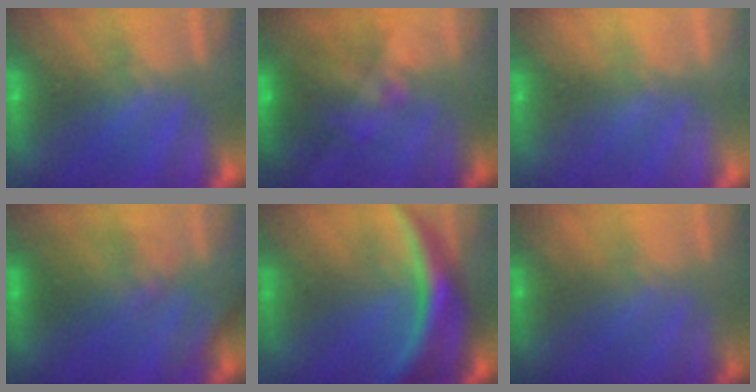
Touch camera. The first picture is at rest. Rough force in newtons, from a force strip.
{"total": 7.8}
{"total": 2.1}
{"total": 2.8}
{"total": 10.7}
{"total": 1.8}